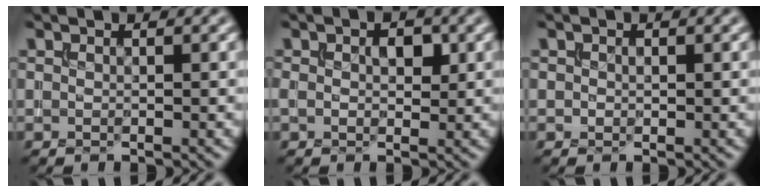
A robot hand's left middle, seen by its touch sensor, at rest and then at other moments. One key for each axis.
{"total": 2.5, "fx": 0.5, "fy": 1.5, "fz": 2.0, "tx": -0.036, "ty": 0.003, "tz": 0.006}
{"total": 0.6, "fx": 0.1, "fy": 0.5, "fz": 0.2, "tx": -0.003, "ty": -0.003, "tz": 0.000}